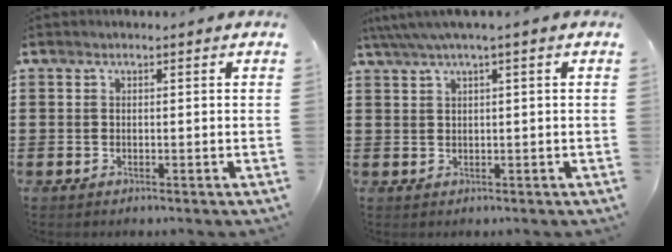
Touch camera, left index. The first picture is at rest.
{"total": 2.0, "force": [0.8, -0.1, 1.9], "torque": [-0.035, -0.002, 0.014]}